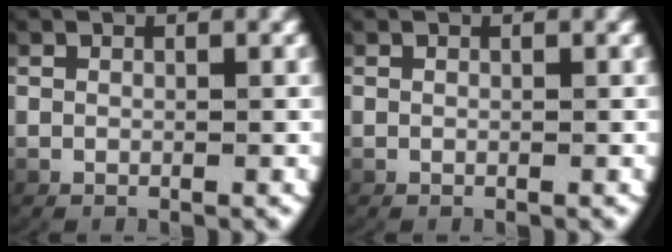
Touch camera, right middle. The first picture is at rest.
{"total": 0.0}